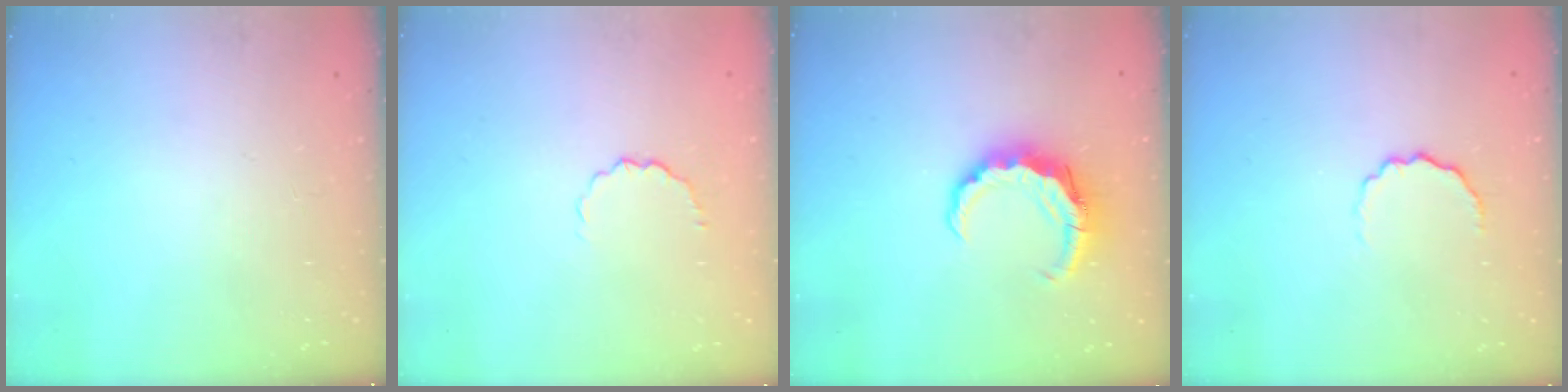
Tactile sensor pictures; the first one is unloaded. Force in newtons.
{"total": 3.7, "press": 3.5, "slide": 1.2}
{"total": 8.0, "press": 7.9, "slide": 1.0}
{"total": 4.9, "press": 4.8, "slide": 1.0}